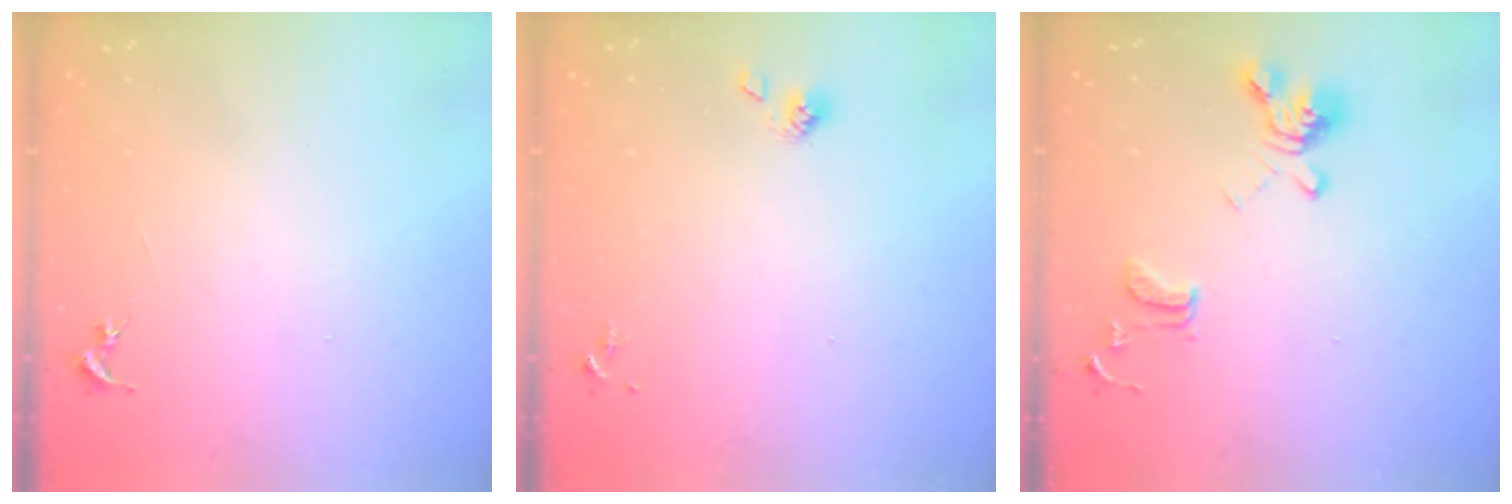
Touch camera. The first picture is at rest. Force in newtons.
{"total": 4.6, "press": 4.1, "slide": 2.2}
{"total": 14.3, "press": 14.2, "slide": 1.5}